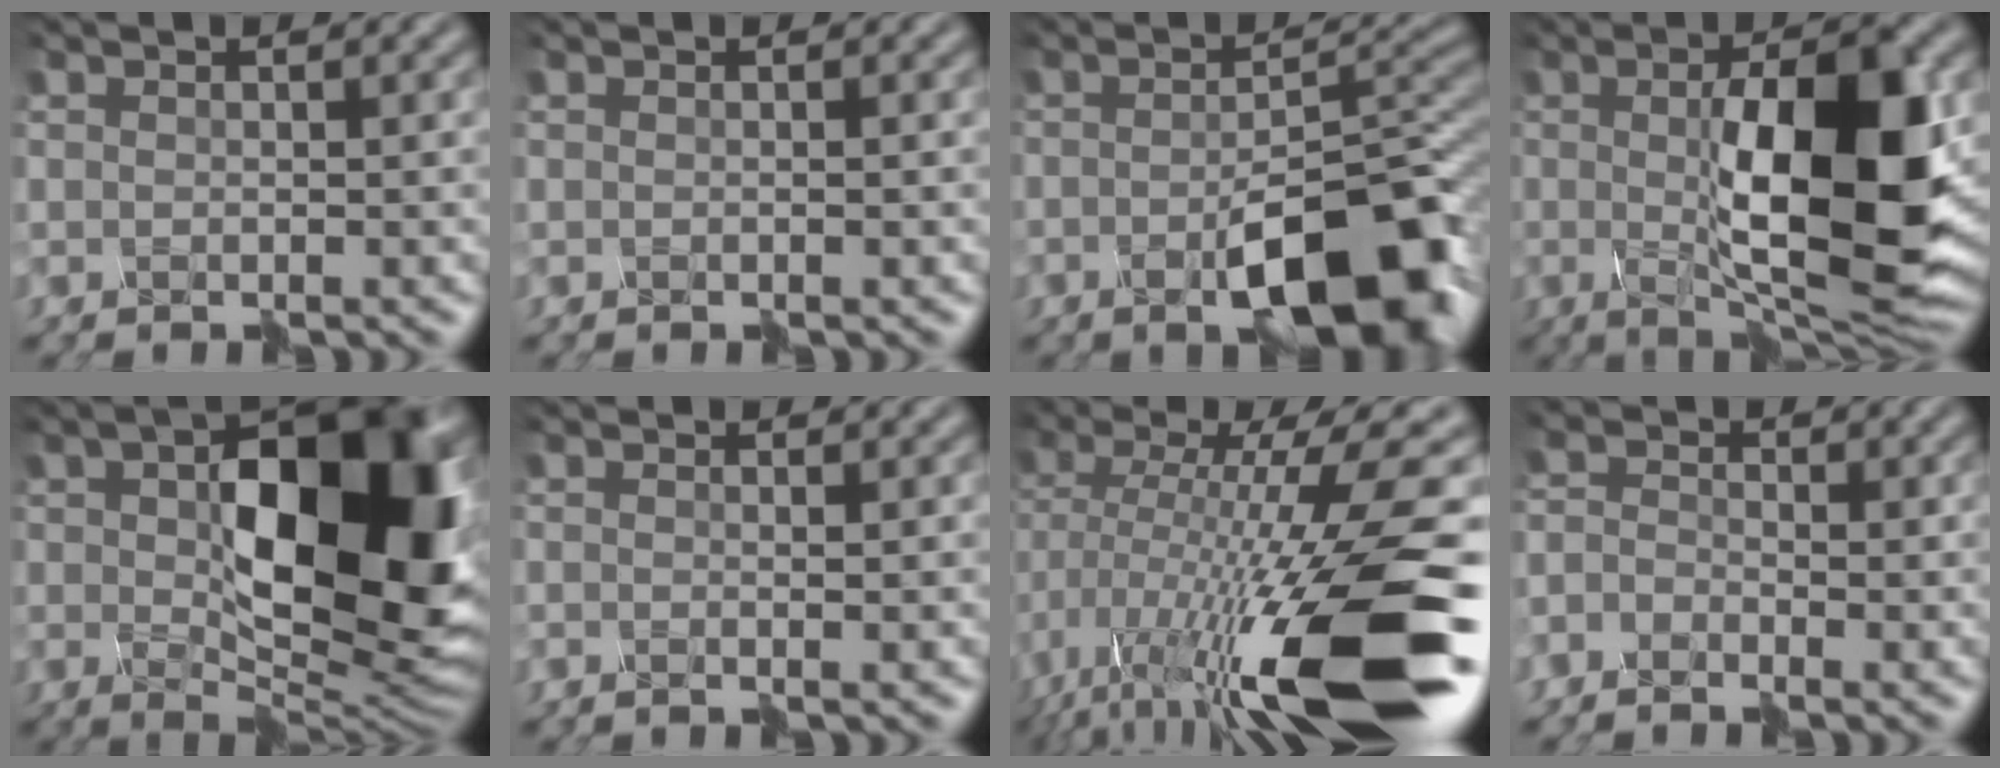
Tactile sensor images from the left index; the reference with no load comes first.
{"total": 0.5, "force": [-0.3, -0.5, 0.0], "torque": [-0.001, -0.002, -0.003]}
{"total": 9.7, "force": [-5.0, 3.2, 7.7], "torque": [-0.122, -0.003, -0.074]}
{"total": 11.7, "force": [-0.2, 3.3, 11.3], "torque": [-0.156, 0.006, -0.006]}
{"total": 14.1, "force": [0.7, 7.5, 11.8], "torque": [-0.161, -0.002, 0.021]}
{"total": 0.9, "force": [-0.2, -0.9, 0.0], "torque": [-0.002, 0.000, -0.002]}
{"total": 15.4, "force": [-5.5, 3.2, 14.0], "torque": [-0.271, -0.008, -0.094]}
{"total": 3.1, "force": [-2.7, 1.3, -0.2], "torque": [0.007, 0.002, -0.050]}